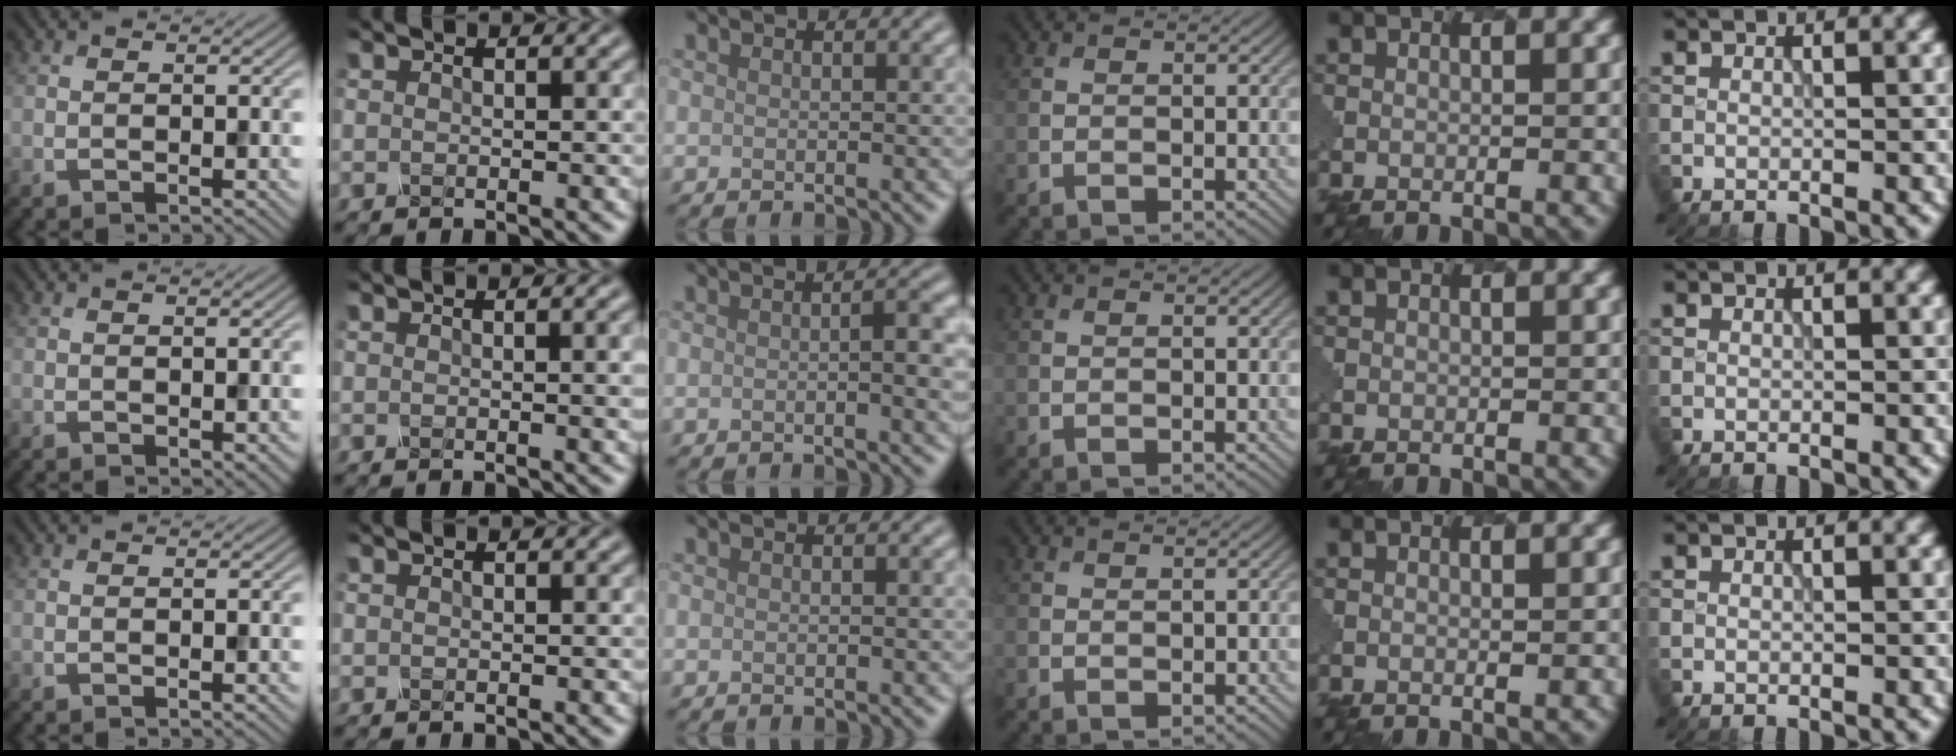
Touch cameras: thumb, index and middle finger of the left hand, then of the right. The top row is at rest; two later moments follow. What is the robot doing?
{"motion": "unscrew", "object": "spray bottle"}